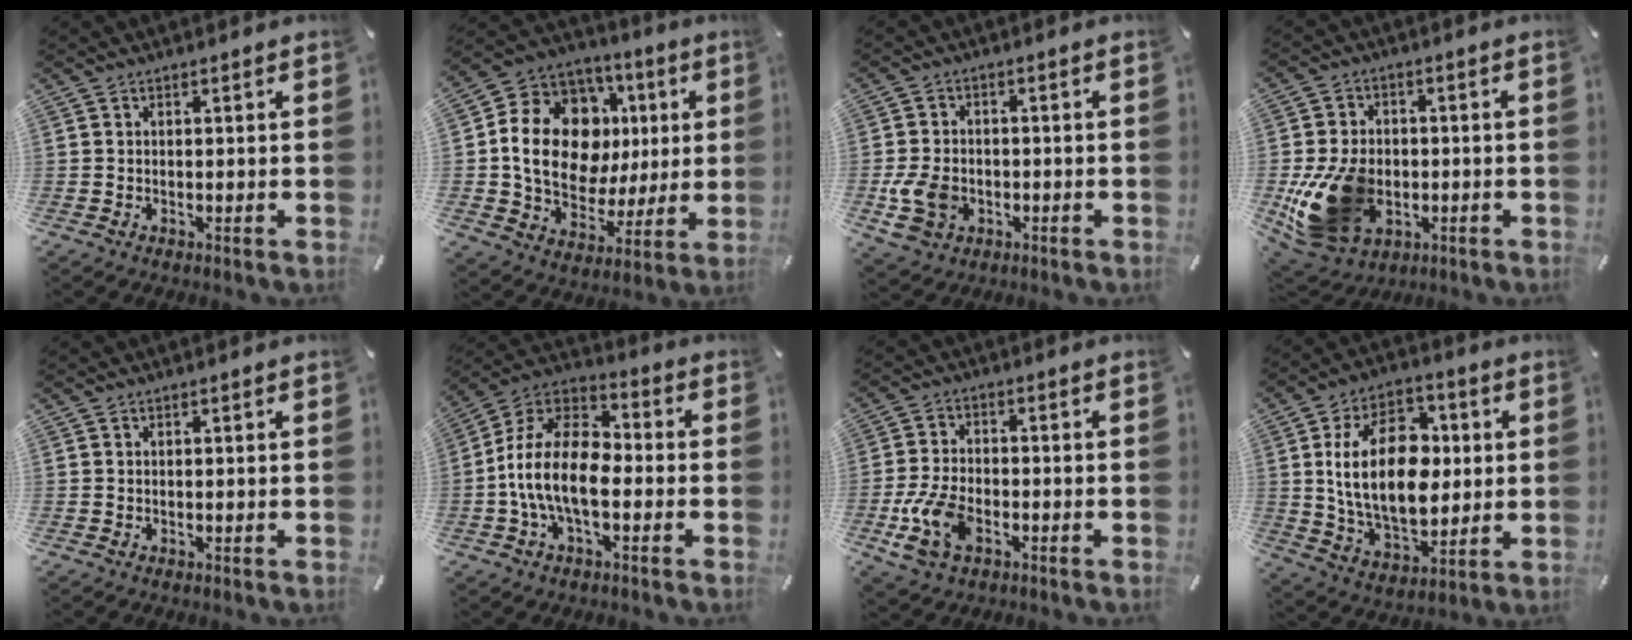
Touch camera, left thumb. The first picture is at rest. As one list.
[{"total": 19.9, "force": [3.2, 15.2, 12.4], "torque": [-0.223, -0.006, 0.064]}, {"total": 8.9, "force": [-2.3, 6.8, 5.3], "torque": [-0.116, 0.006, -0.039]}, {"total": 17.7, "force": [-3.4, 13.2, 11.3], "torque": [-0.231, 0.013, -0.052]}, {"total": 0.0}, {"total": 14.6, "force": [-4.4, 8.1, 11.3], "torque": [-0.244, 0.015, -0.083]}, {"total": 10.5, "force": [-4.1, 6.2, 7.5], "torque": [-0.165, 0.003, -0.071]}, {"total": 20.9, "force": [2.1, 13.7, 15.6], "torque": [-0.292, 0.005, 0.033]}]